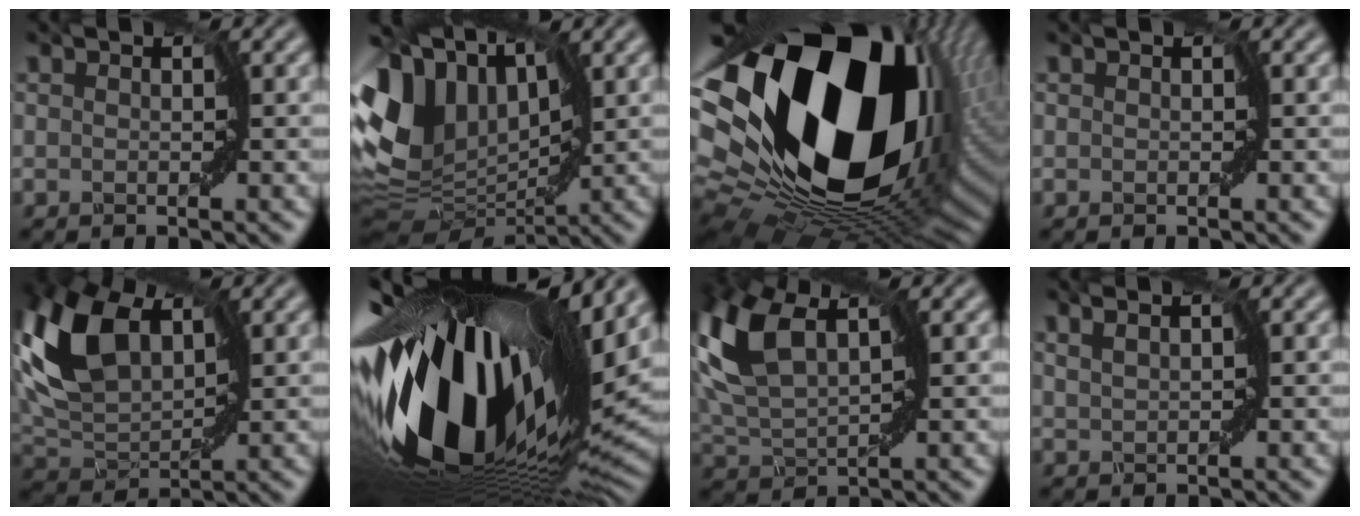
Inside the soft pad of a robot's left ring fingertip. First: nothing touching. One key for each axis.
{"total": 10.2, "fx": 2.9, "fy": 6.5, "fz": 7.3, "tx": -0.180, "ty": 0.005, "tz": 0.058}
{"total": 22.6, "fx": 4.6, "fy": 13.5, "fz": 17.6, "tx": -0.345, "ty": -0.072, "tz": 0.111}
{"total": 0.0}
{"total": 9.0, "fx": 3.5, "fy": 5.1, "fz": 6.6, "tx": -0.169, "ty": 0.020, "tz": 0.075}
{"total": 18.7, "fx": 1.0, "fy": 8.0, "fz": 16.8, "tx": -0.340, "ty": -0.054, "tz": 0.023}
{"total": 7.6, "fx": 3.3, "fy": 3.5, "fz": 5.8, "tx": -0.159, "ty": 0.015, "tz": 0.070}
{"total": 0.9, "fx": 0.7, "fy": -0.6, "fz": 0.0, "tx": -0.009, "ty": 0.002, "tz": 0.027}